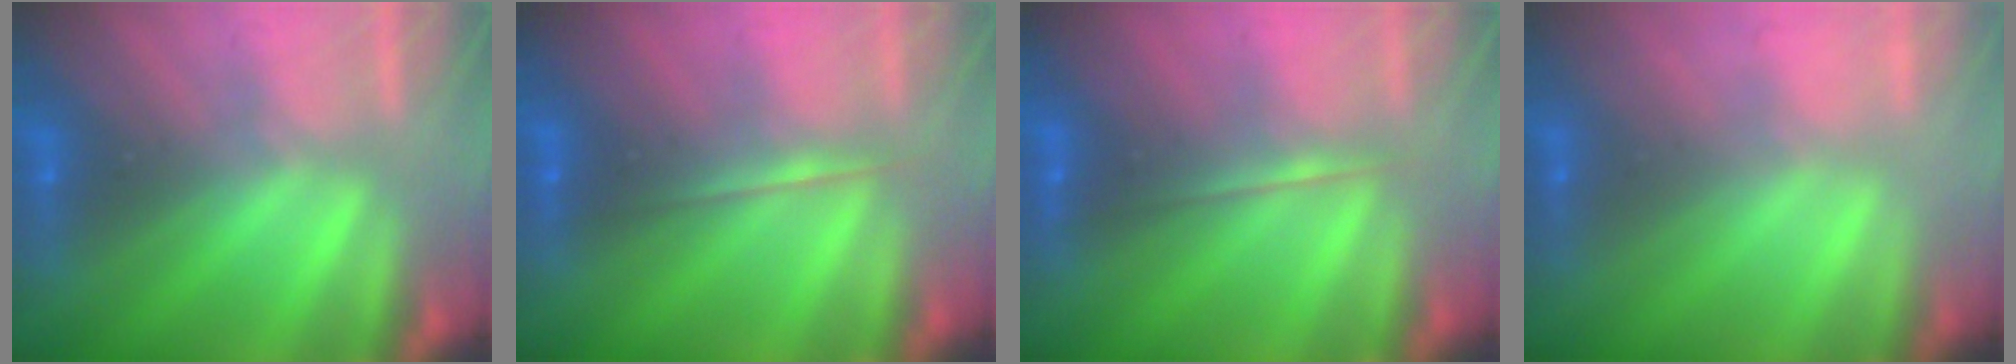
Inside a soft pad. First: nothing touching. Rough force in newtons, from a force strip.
{"total": 1.6}
{"total": 1.8}
{"total": 2.1}